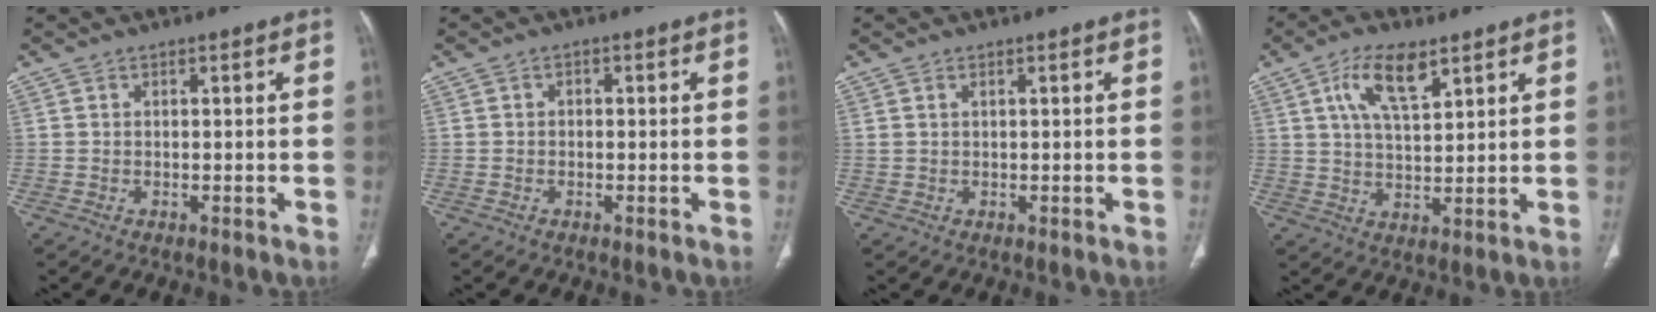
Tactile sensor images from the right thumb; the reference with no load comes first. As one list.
[{"total": 0.8, "force": [0.0, 0.7, 0.5], "torque": [-0.003, 0.003, -0.006]}, {"total": 0.9, "force": [0.5, 0.4, 0.6], "torque": [-0.013, 0.005, 0.012]}, {"total": 9.2, "force": [4.8, 3.7, 7.0], "torque": [-0.118, -0.017, 0.091]}]